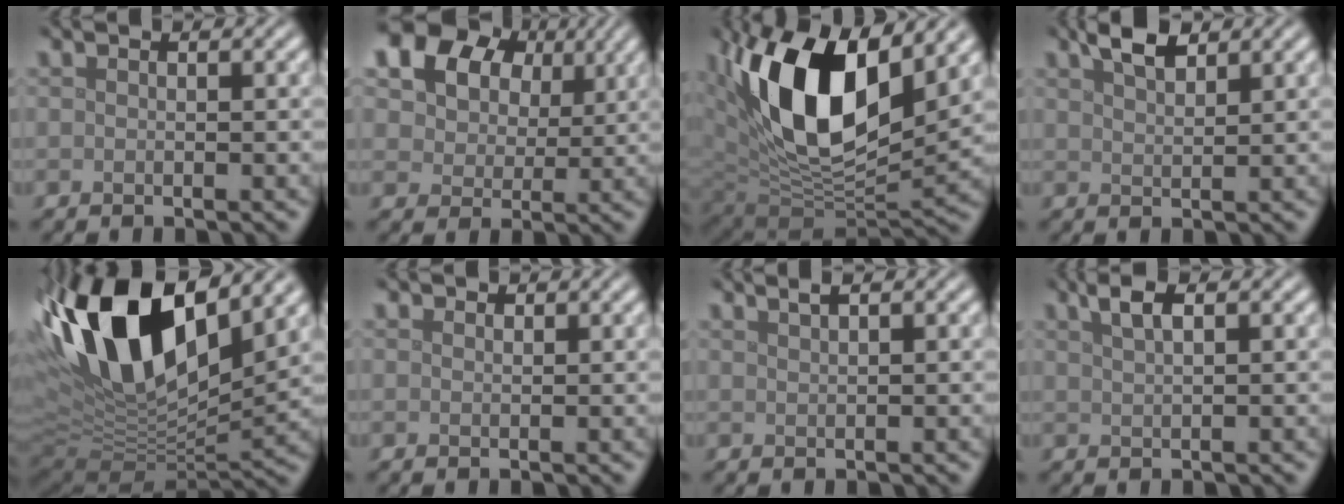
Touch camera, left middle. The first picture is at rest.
{"total": 14.2, "force": [7.5, 9.9, 6.9], "torque": [-0.142, 0.030, 0.138]}
{"total": 15.3, "force": [5.3, 7.9, 11.9], "torque": [-0.217, 0.002, 0.093]}
{"total": 2.8, "force": [2.1, 0.9, 1.5], "torque": [-0.029, 0.008, 0.040]}
{"total": 16.7, "force": [6.8, 7.3, 13.5], "torque": [-0.271, 0.022, 0.113]}
{"total": 0.5, "force": [0.4, 0.3, 0.1], "torque": [0.000, -0.001, 0.005]}
{"total": 1.3, "force": [0.9, 0.3, 0.8], "torque": [-0.008, 0.002, 0.012]}
{"total": 2.1, "force": [1.3, 0.6, 1.5], "torque": [-0.028, 0.006, 0.025]}